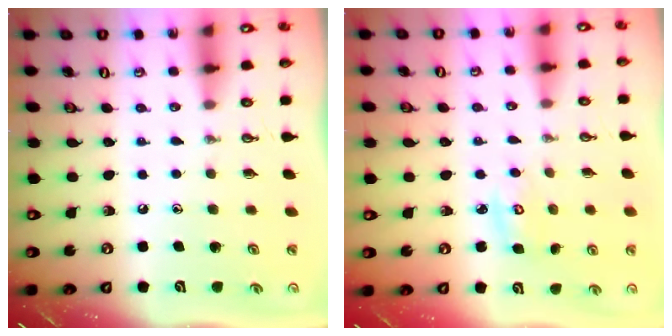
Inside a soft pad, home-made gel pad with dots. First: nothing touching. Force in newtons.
{"total": 4.5, "press": 4.5, "slide": 0.4}